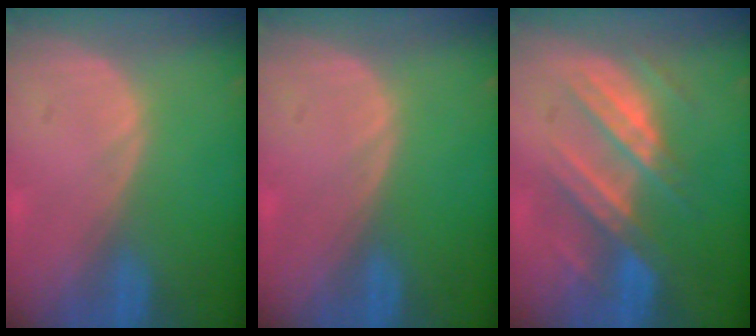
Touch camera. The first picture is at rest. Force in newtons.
{"total": 0.0}
{"total": 7.5, "press": 7.5, "slide": 0.5}